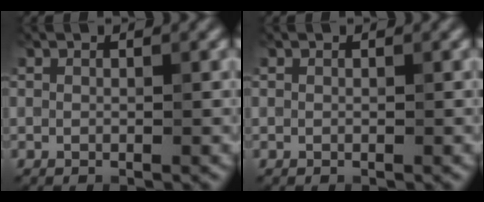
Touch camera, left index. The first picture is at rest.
{"total": 0.0}